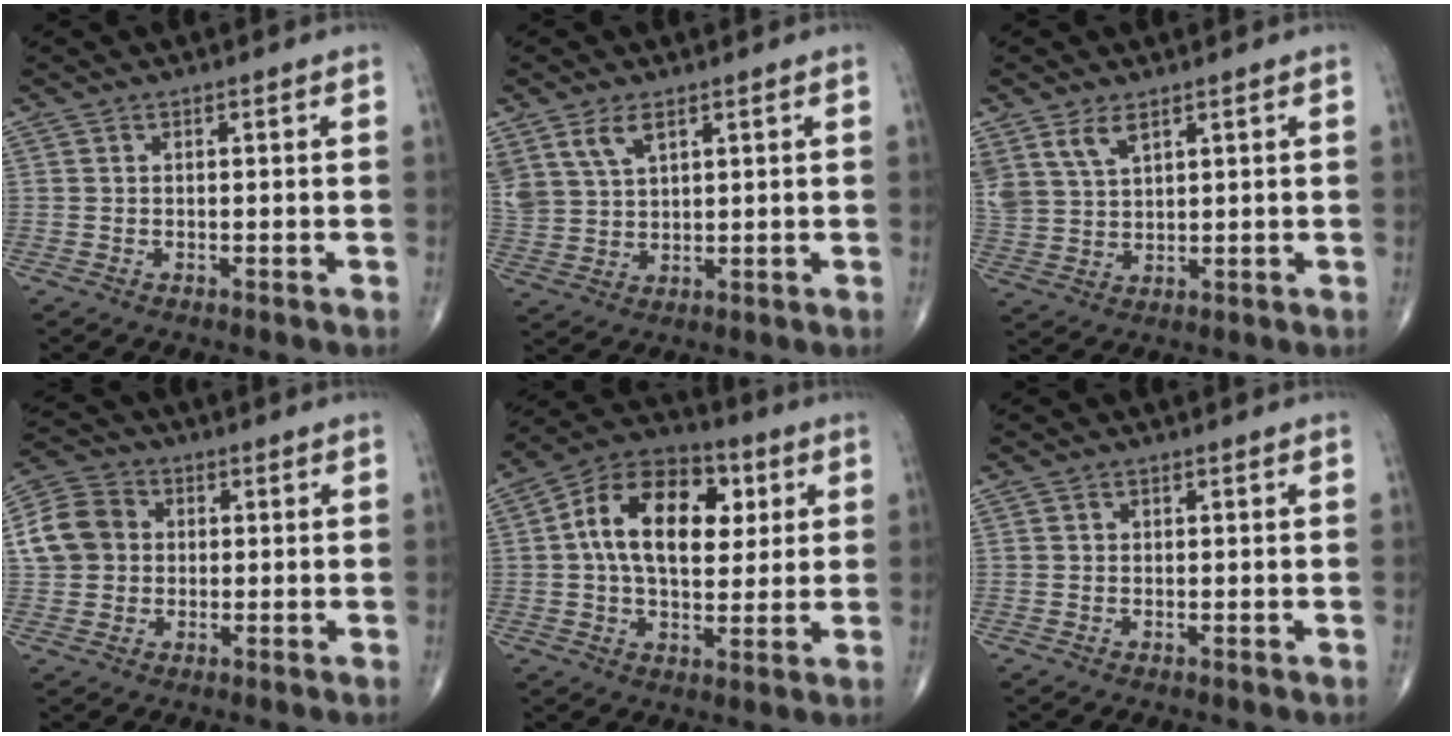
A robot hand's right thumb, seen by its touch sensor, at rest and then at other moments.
{"total": 8.3, "force": [4.7, 4.6, 5.0], "torque": [-0.099, -0.009, 0.104]}
{"total": 7.1, "force": [4.4, 3.8, 4.2], "torque": [-0.079, -0.010, 0.097]}
{"total": 9.1, "force": [1.0, 7.9, 4.5], "torque": [-0.073, 0.016, 0.008]}
{"total": 17.6, "force": [3.8, 10.8, 13.4], "torque": [-0.189, 0.011, 0.055]}
{"total": 0.6, "force": [0.1, 0.6, 0.2], "torque": [0.001, 0.001, 0.003]}